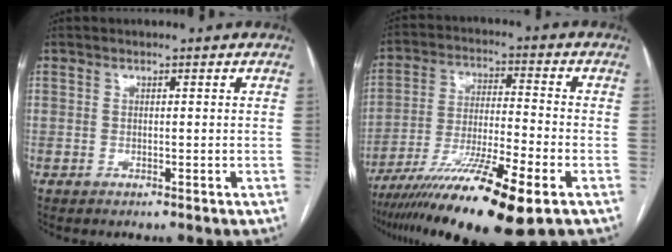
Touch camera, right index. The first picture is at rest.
{"total": 17.1, "force": [-10.6, 0.8, 13.4], "torque": [-0.232, -0.038, -0.180]}